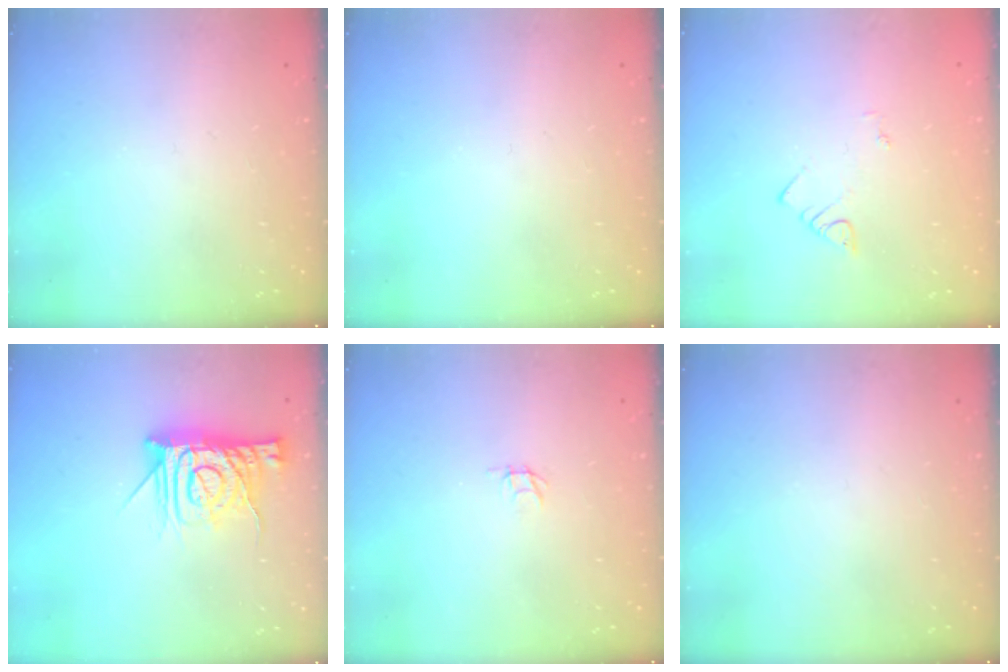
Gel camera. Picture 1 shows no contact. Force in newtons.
{"total": 0.0}
{"total": 2.1, "press": 2.1, "slide": 0.4}
{"total": 14.3, "press": 14.3, "slide": 1.0}
{"total": 1.8, "press": 1.8, "slide": 0.1}
{"total": 0.0}